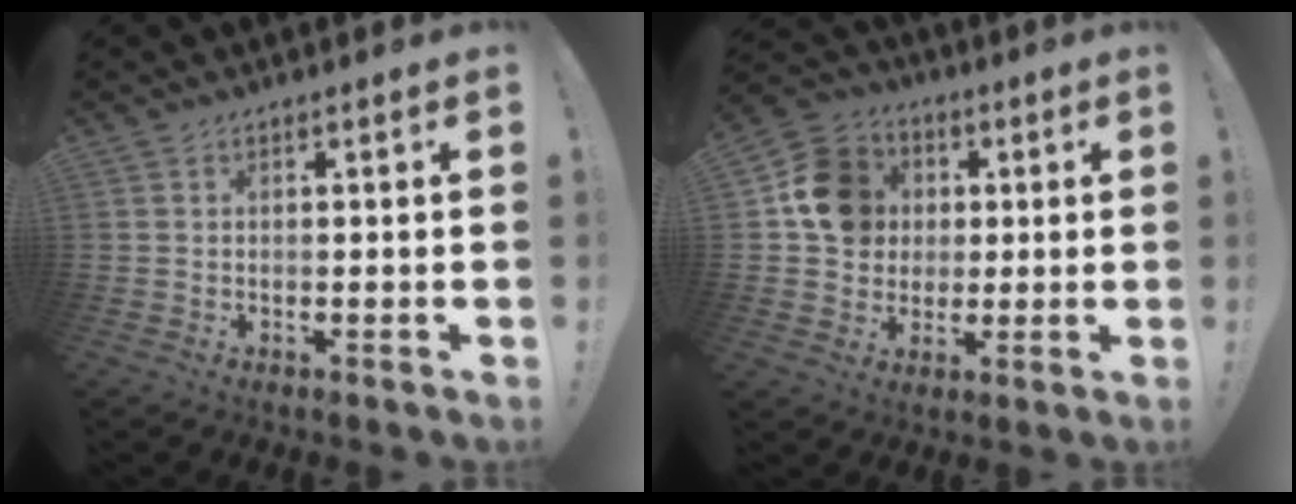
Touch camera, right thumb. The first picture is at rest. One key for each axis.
{"total": 13.9, "fx": 2.2, "fy": 12.5, "fz": 5.6, "tx": -0.063, "ty": 0.011, "tz": 0.052}